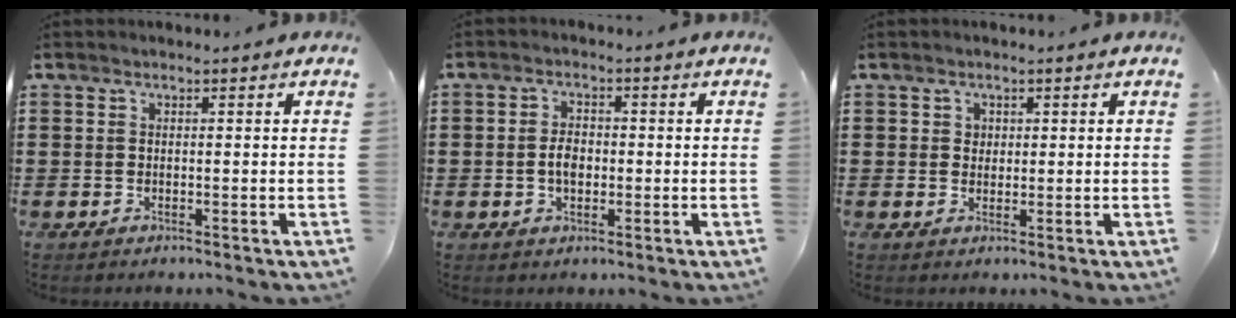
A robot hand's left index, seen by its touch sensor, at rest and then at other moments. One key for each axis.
{"total": 3.2, "fx": -0.3, "fy": 1.9, "fz": 2.6, "tx": -0.050, "ty": 0.003, "tz": -0.006}
{"total": 1.4, "fx": 0.7, "fy": 1.2, "fz": 0.3, "tx": -0.010, "ty": 0.004, "tz": 0.013}